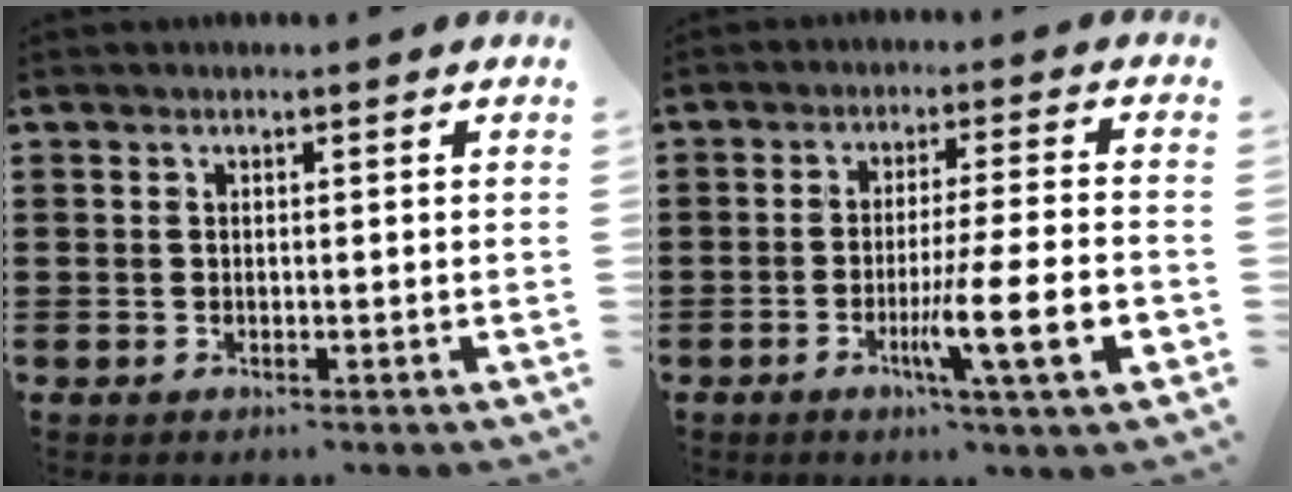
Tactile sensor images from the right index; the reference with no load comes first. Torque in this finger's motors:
{"motor_torque": [0.85, -0.24, 0.32, 0.12]}